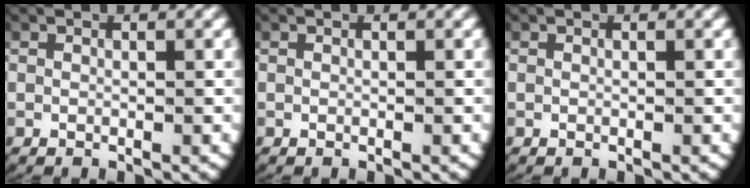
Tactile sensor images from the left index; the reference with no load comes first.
{"total": 0.0}
{"total": 0.0}